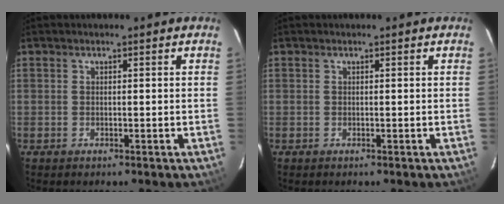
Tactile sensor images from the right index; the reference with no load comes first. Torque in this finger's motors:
{"motor_torque": [0.01, 0.01, 0.00, -0.01]}